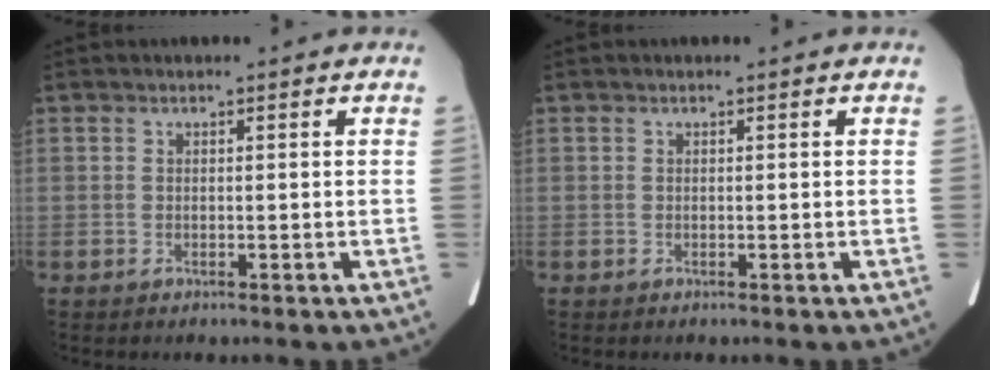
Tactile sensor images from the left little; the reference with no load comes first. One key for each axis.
{"total": 0.0}